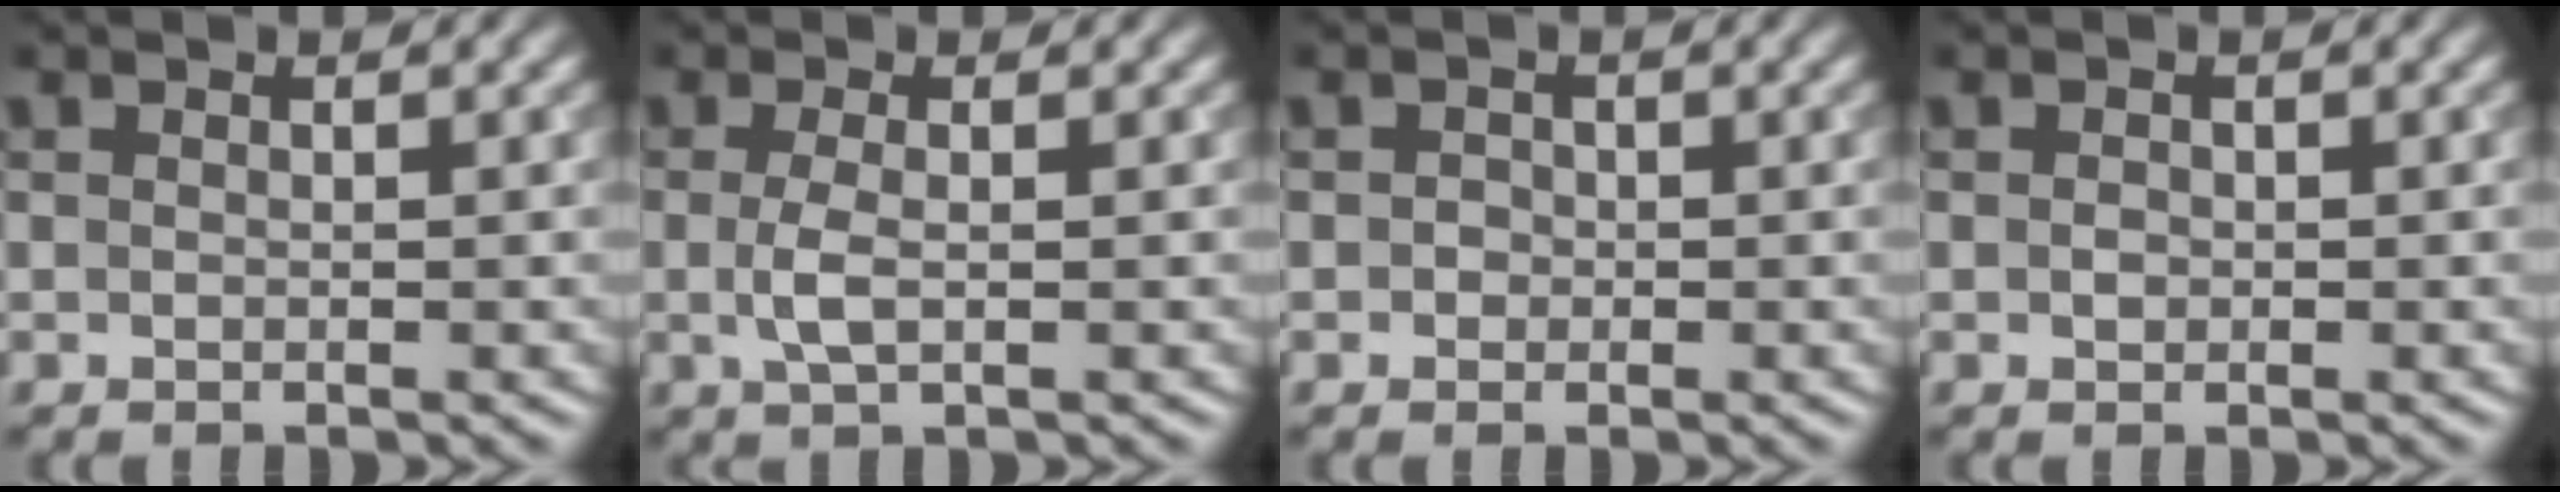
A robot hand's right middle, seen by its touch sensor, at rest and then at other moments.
{"total": 1.9, "force": [-0.1, 0.6, 1.8], "torque": [-0.041, -0.003, -0.004]}
{"total": 0.9, "force": [0.0, 0.9, 0.3], "torque": [0.000, -0.003, -0.004]}
{"total": 0.6, "force": [0.0, 0.5, 0.3], "torque": [-0.005, -0.003, -0.002]}